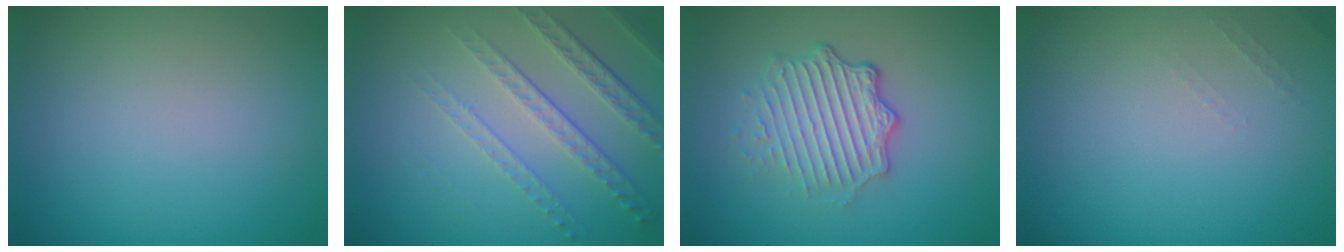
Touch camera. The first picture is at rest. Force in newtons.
{"total": 4.9, "press": 3.2, "slide": 3.7}
{"total": 4.9, "press": 3.5, "slide": 3.4}
{"total": 0.6, "press": 0.6, "slide": 0.2}